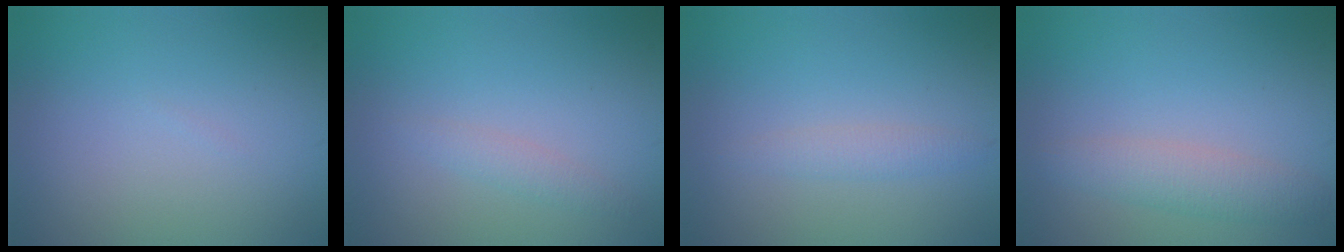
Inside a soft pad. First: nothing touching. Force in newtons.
{"total": 1.3, "press": 1.3, "slide": 0.0}
{"total": 1.5, "press": 1.4, "slide": 0.1}
{"total": 2.8, "press": 2.8, "slide": 0.1}